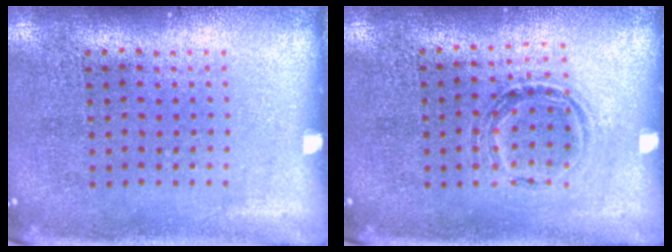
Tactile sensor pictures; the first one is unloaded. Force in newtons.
{"total": 1.1, "press": 1.0, "slide": 0.4}